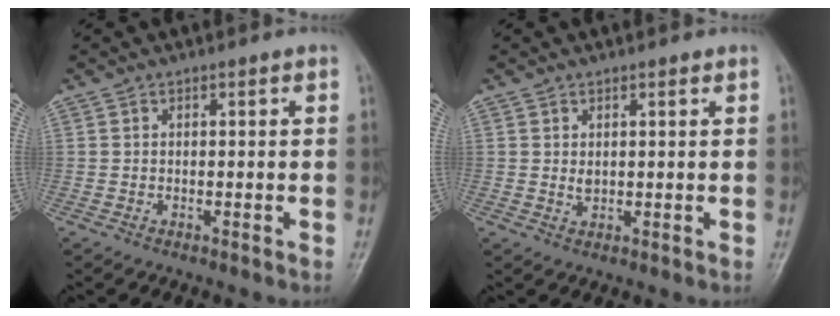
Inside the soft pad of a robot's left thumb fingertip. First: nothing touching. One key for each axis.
{"total": 1.7, "fx": 0.8, "fy": 1.0, "fz": 1.2, "tx": -0.016, "ty": -0.007, "tz": 0.017}